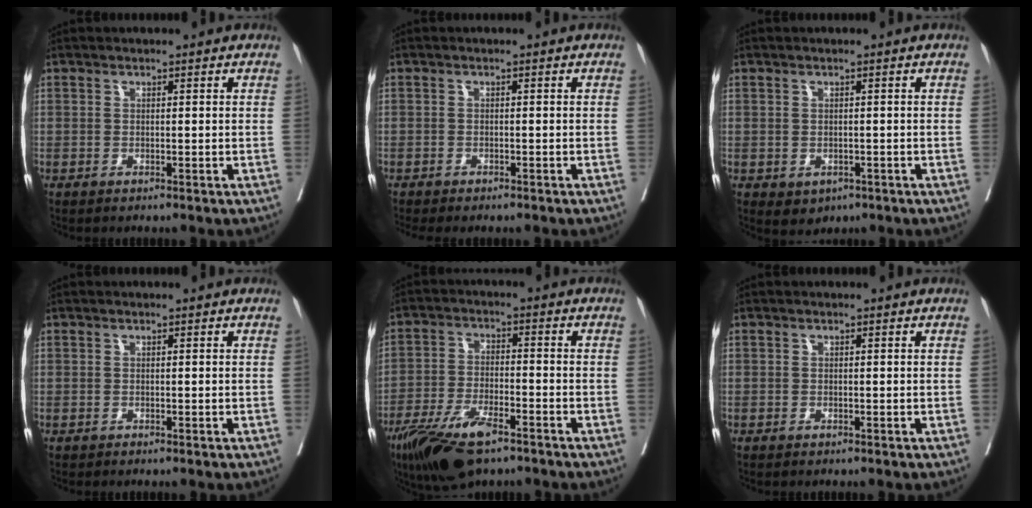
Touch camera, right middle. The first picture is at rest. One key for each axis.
{"total": 4.5, "fx": -3.8, "fy": 0.8, "fz": 2.1, "tx": -0.026, "ty": -0.010, "tz": -0.051}
{"total": 2.4, "fx": -0.9, "fy": 1.9, "fz": 1.1, "tx": -0.015, "ty": -0.002, "tz": 0.000}
{"total": 0.0}
{"total": 11.5, "fx": -7.7, "fy": 3.2, "fz": 7.9, "tx": -0.151, "ty": -0.023, "tz": -0.137}
{"total": 0.0}